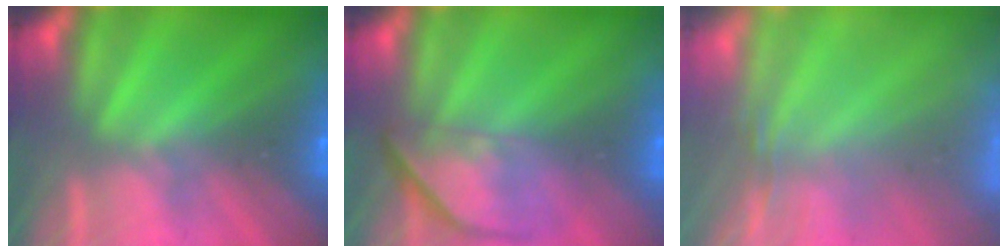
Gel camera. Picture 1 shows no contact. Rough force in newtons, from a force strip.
{"total": 3.8}
{"total": 7.3}